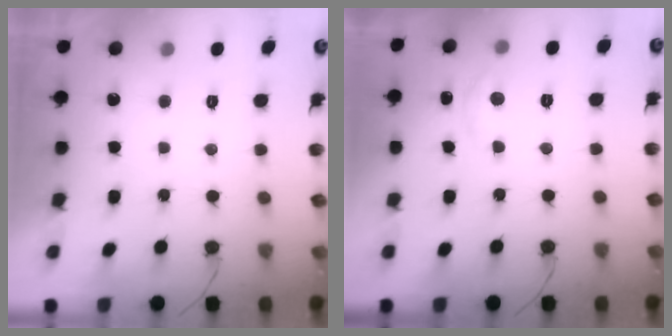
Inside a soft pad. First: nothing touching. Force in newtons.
{"total": 3.8, "press": 3.7, "slide": 0.5}